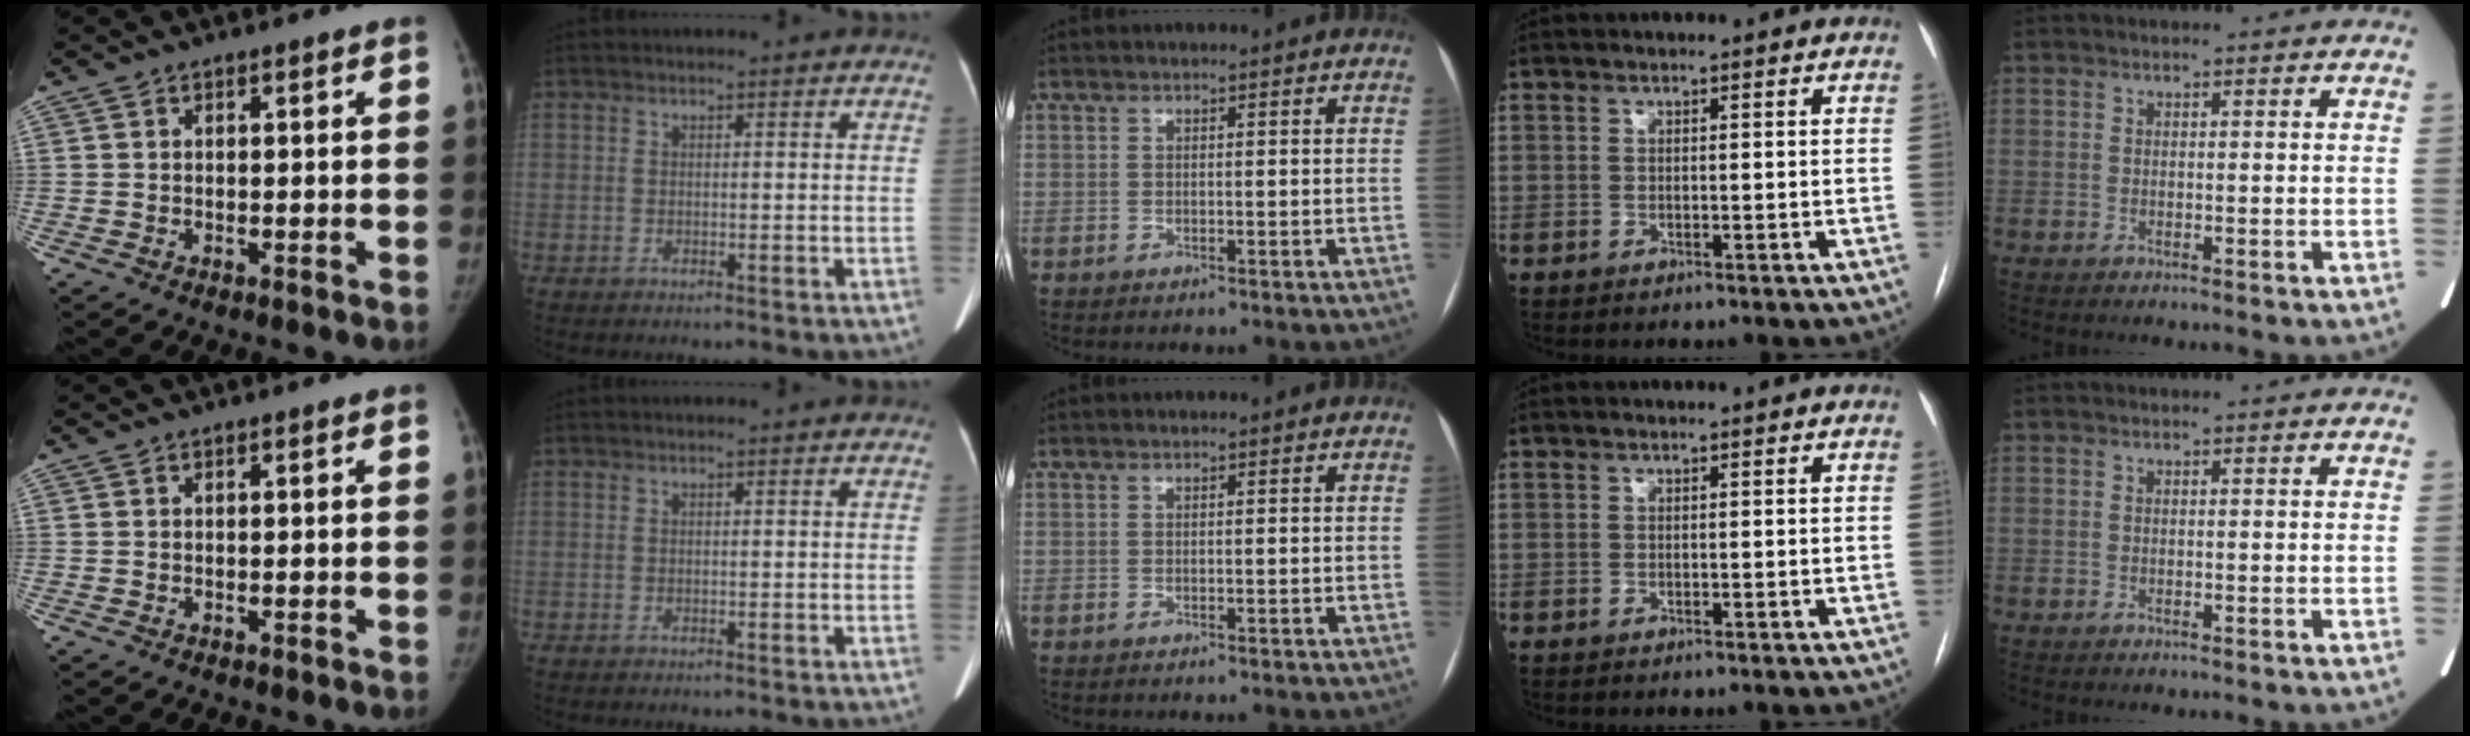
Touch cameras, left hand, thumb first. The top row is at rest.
{}